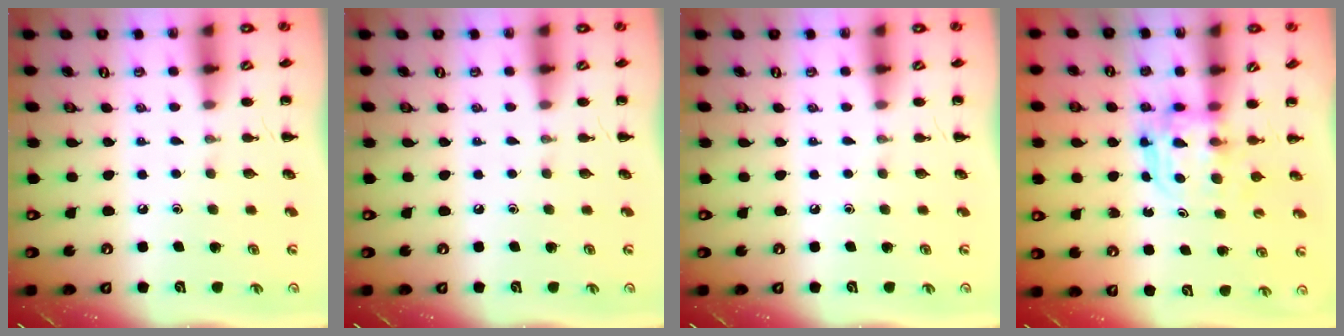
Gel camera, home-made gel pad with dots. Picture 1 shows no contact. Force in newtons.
{"total": 0.0}
{"total": 0.0}
{"total": 3.6, "press": 3.6, "slide": 0.2}